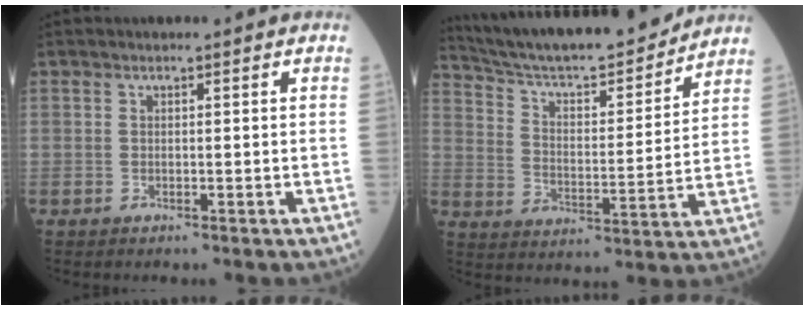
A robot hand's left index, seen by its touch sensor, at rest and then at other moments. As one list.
[{"total": 20.4, "force": [18.6, 2.1, 8.0], "torque": [-0.138, -0.001, 0.288]}]